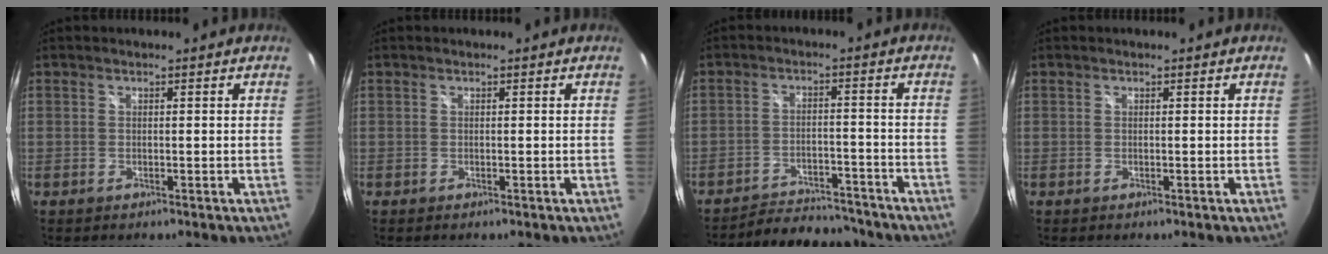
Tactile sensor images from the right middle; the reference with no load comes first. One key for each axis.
{"total": 0.0}
{"total": 11.6, "fx": -10.8, "fy": 2.8, "fz": 3.1, "tx": -0.081, "ty": 0.006, "tz": -0.151}
{"total": 0.0}